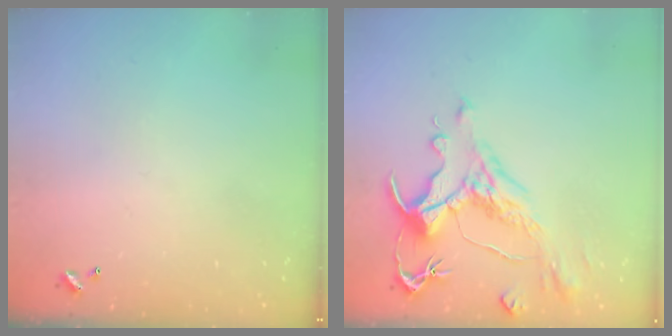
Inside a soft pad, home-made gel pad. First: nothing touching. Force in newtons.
{"total": 1.5, "press": 0.9, "slide": 1.2}